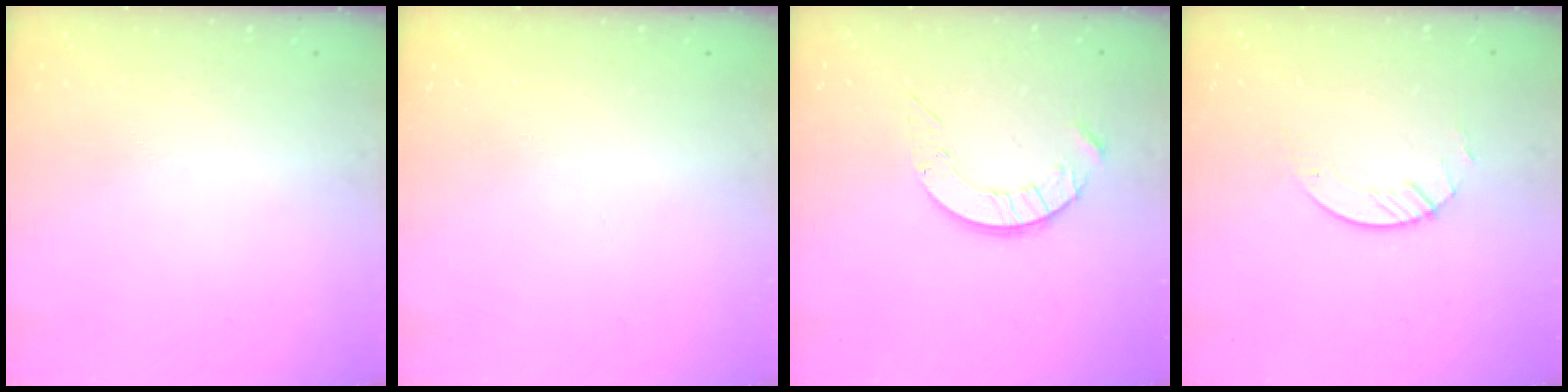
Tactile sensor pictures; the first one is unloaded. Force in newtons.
{"total": 0.0}
{"total": 7.0, "press": 7.0, "slide": 0.4}
{"total": 3.5, "press": 3.5, "slide": 0.3}